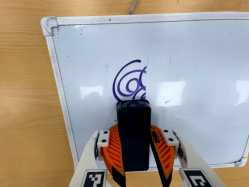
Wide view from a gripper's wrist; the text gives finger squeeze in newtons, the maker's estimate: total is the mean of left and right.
{"total": 9.7, "left": 9.9, "right": 9.5}